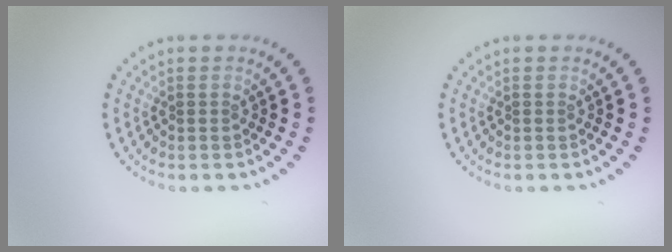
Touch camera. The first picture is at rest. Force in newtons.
{"total": 0.0}